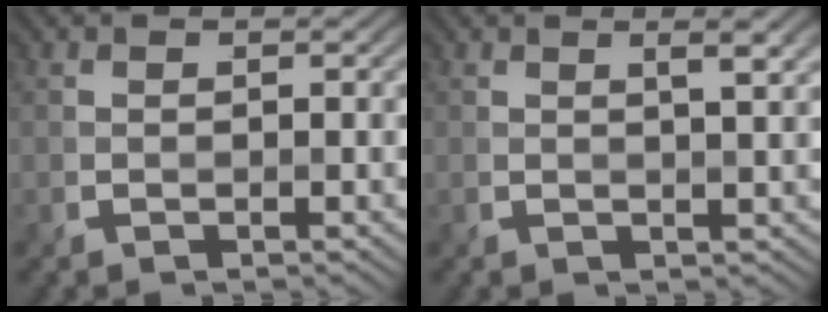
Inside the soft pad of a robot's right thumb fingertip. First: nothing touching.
{"total": 2.5, "force": [1.2, 0.5, 2.2], "torque": [-0.031, 0.002, 0.019]}